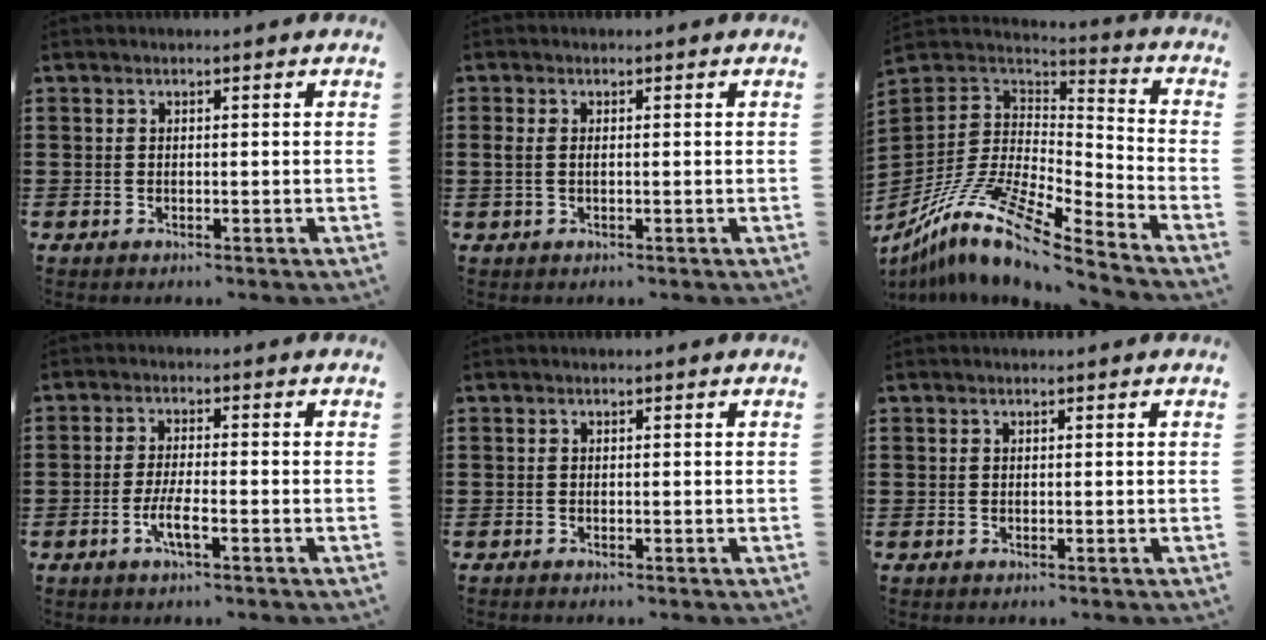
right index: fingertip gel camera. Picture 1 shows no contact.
{"total": 1.3, "force": [-0.1, 0.5, 1.2], "torque": [-0.023, 0.002, -0.003]}
{"total": 12.7, "force": [-9.1, 2.7, 8.4], "torque": [-0.180, 0.009, -0.181]}
{"total": 4.1, "force": [-1.8, 0.7, 3.6], "torque": [-0.072, -0.003, -0.035]}
{"total": 0.5, "force": [-0.5, -0.1, -0.1], "torque": [0.001, -0.002, -0.011]}
{"total": 0.0}